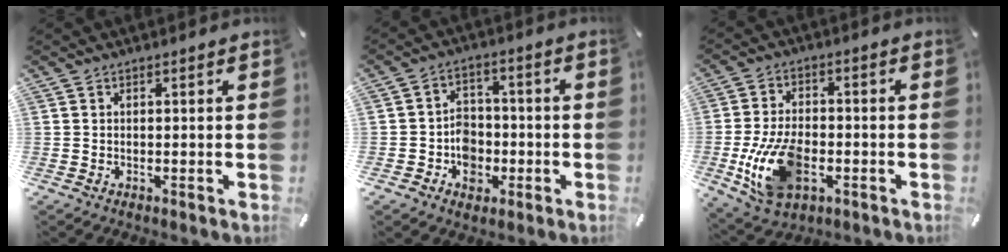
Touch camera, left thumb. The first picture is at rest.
{"total": 7.1, "force": [-2.0, 6.2, 2.7], "torque": [-0.035, 0.016, -0.033]}
{"total": 13.9, "force": [-3.8, 8.7, 10.2], "torque": [-0.215, 0.000, -0.066]}